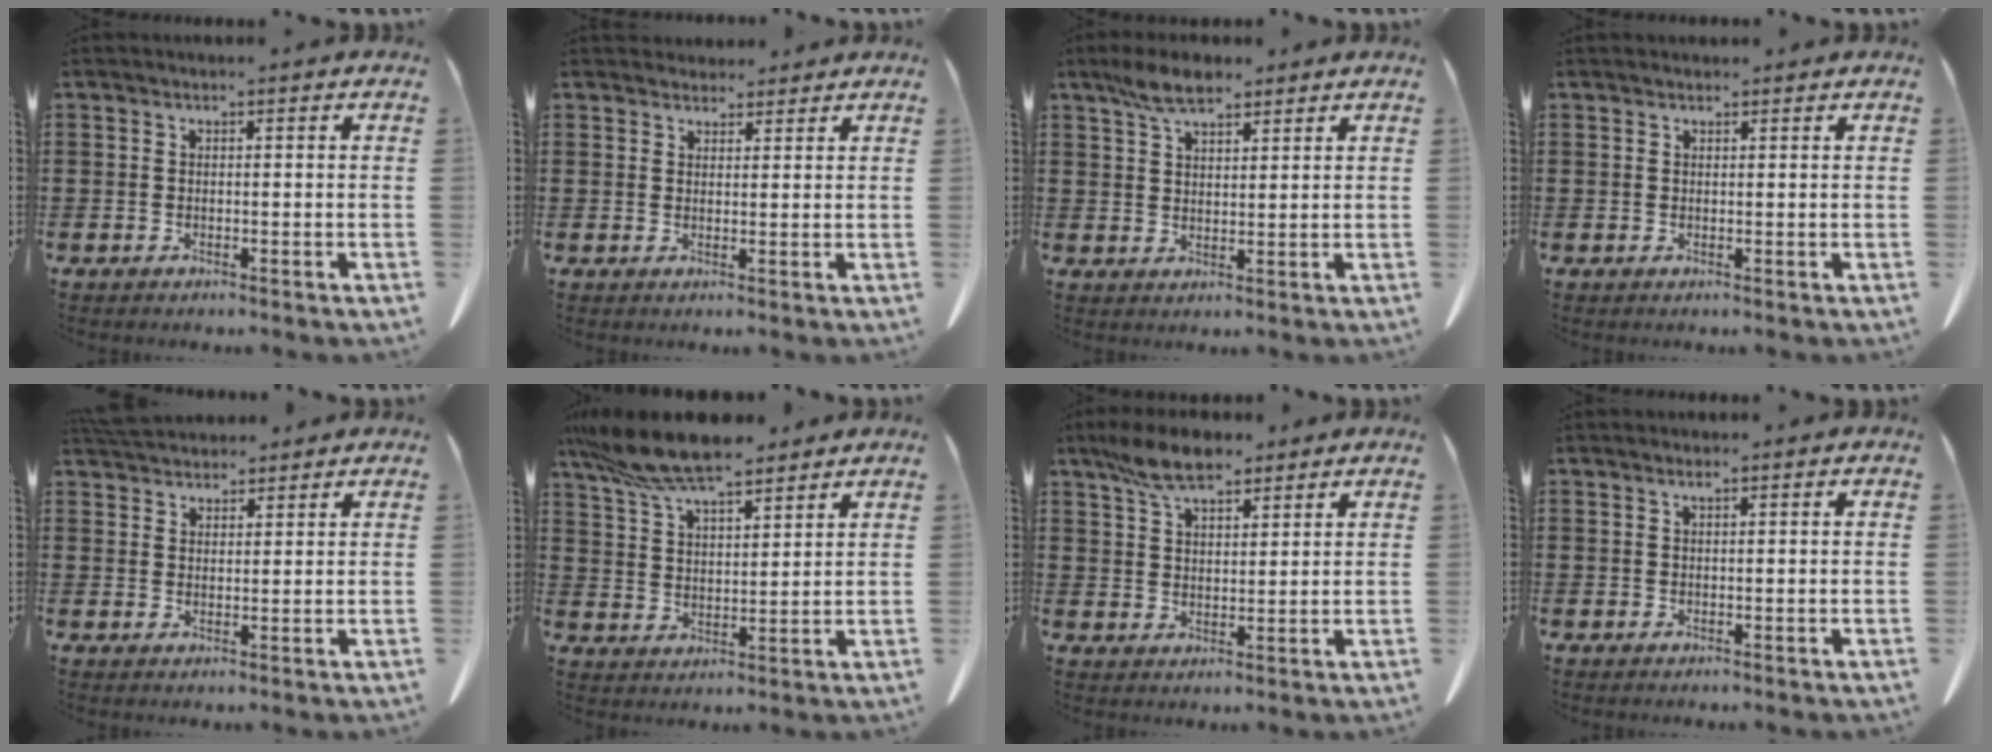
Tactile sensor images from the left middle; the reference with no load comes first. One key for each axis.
{"total": 2.7, "fx": 2.6, "fy": 0.9, "fz": 0.1, "tx": -0.001, "ty": -0.007, "tz": 0.049}
{"total": 5.6, "fx": 4.2, "fy": 2.2, "fz": 3.1, "tx": -0.073, "ty": 0.003, "tz": 0.078}
{"total": 0.8, "fx": 0.7, "fy": 0.2, "fz": 0.1, "tx": -0.004, "ty": -0.002, "tz": 0.016}
{"total": 4.2, "fx": 4.1, "fy": 0.7, "fz": 0.5, "tx": -0.021, "ty": -0.009, "tz": 0.080}
{"total": 9.7, "fx": 8.3, "fy": 1.7, "fz": 4.7, "tx": -0.118, "ty": -0.027, "tz": 0.154}
{"total": 7.5, "fx": 5.7, "fy": 2.7, "fz": 4.0, "tx": -0.094, "ty": -0.004, "tz": 0.109}
{"total": 0.8, "fx": 0.5, "fy": 0.1, "fz": 0.7, "tx": -0.014, "ty": -0.001, "tz": 0.011}